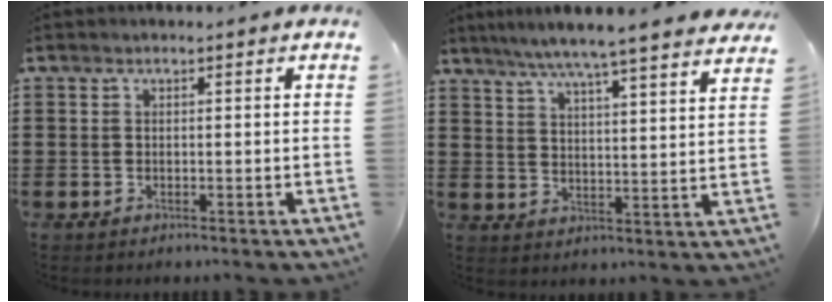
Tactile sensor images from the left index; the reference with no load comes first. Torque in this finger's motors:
{"motor_torque": [1.17, -0.96, 0.75, 0.17]}